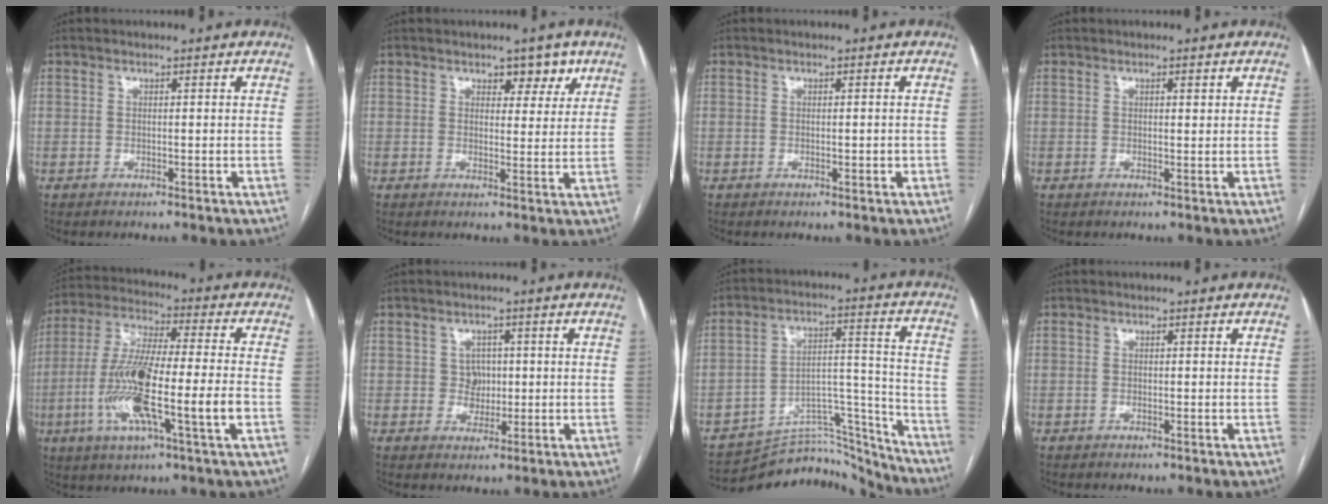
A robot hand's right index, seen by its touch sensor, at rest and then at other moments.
{"total": 4.0, "force": [2.4, 2.3, 2.2], "torque": [-0.017, 0.002, 0.032]}
{"total": 1.0, "force": [-0.2, 0.4, 0.9], "torque": [-0.017, 0.000, 0.002]}
{"total": 0.9, "force": [0.5, 0.2, 0.8], "torque": [-0.014, 0.000, 0.006]}
{"total": 16.3, "force": [-4.1, 1.1, 15.7], "torque": [-0.315, -0.007, -0.076]}
{"total": 3.0, "force": [0.3, 2.8, 0.9], "torque": [-0.008, 0.006, 0.010]}
{"total": 16.8, "force": [-16.6, 2.8, 0.5], "torque": [0.011, 0.068, -0.244]}
{"total": 0.0}